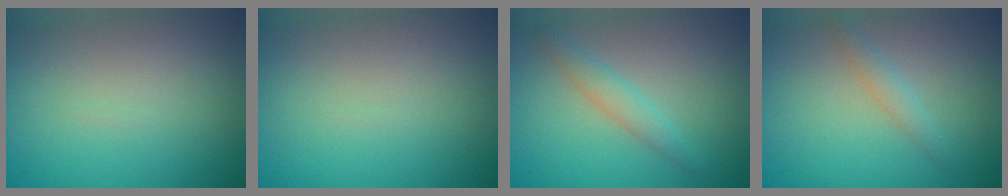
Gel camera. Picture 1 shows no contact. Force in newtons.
{"total": 0.0}
{"total": 2.0, "press": 2.0, "slide": 0.1}
{"total": 1.4, "press": 1.4, "slide": 0.1}